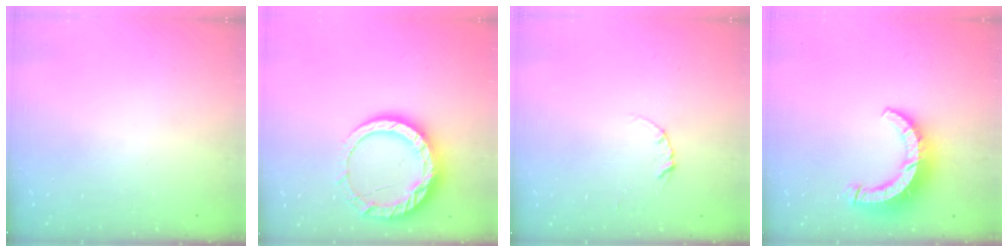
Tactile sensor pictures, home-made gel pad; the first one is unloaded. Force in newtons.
{"total": 14.3, "press": 14.3, "slide": 1.3}
{"total": 3.4, "press": 3.4, "slide": 0.3}
{"total": 9.6, "press": 9.6, "slide": 1.0}